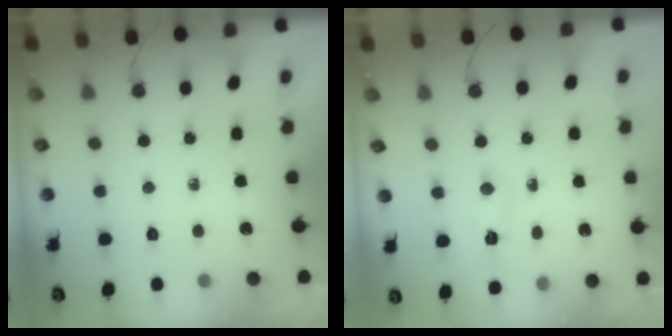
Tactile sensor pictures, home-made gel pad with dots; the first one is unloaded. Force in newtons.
{"total": 4.1, "press": 3.9, "slide": 1.3}